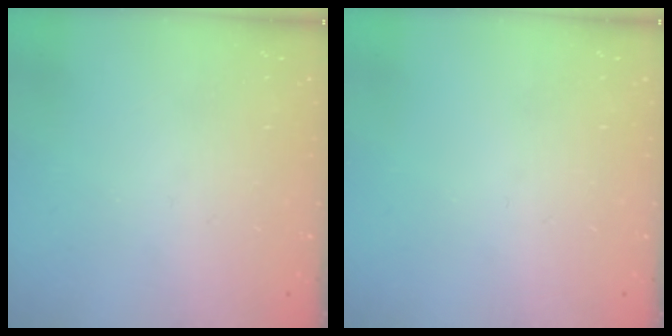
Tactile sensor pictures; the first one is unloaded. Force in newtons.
{"total": 0.0}